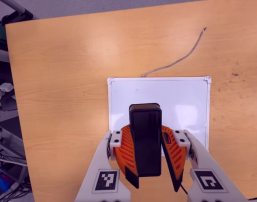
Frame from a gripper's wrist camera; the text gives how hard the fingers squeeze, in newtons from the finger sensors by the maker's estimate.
{"total": 11.2, "left": 10.6, "right": 11.7}